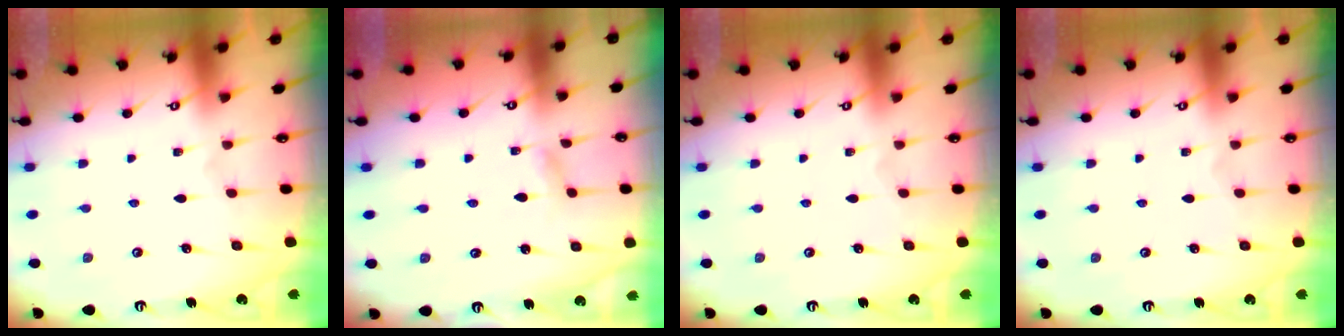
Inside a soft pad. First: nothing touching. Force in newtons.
{"total": 1.9, "press": 1.9, "slide": 0.2}
{"total": 0.0}
{"total": 0.0}